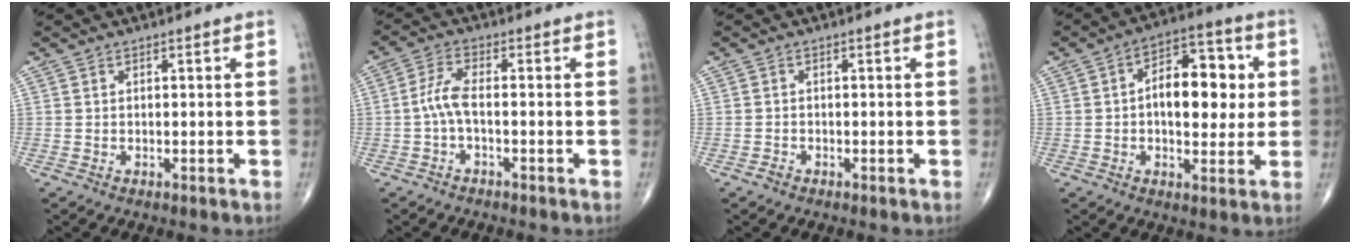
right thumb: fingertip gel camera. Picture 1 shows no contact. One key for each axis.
{"total": 4.2, "fx": -1.0, "fy": 1.3, "fz": 3.9, "tx": -0.089, "ty": 0.016, "tz": -0.025}
{"total": 0.8, "fx": -0.6, "fy": 0.5, "fz": 0.1, "tx": 0.000, "ty": 0.002, "tz": -0.016}
{"total": 13.3, "fx": 1.2, "fy": 7.5, "fz": 11.0, "tx": -0.129, "ty": 0.018, "tz": 0.011}